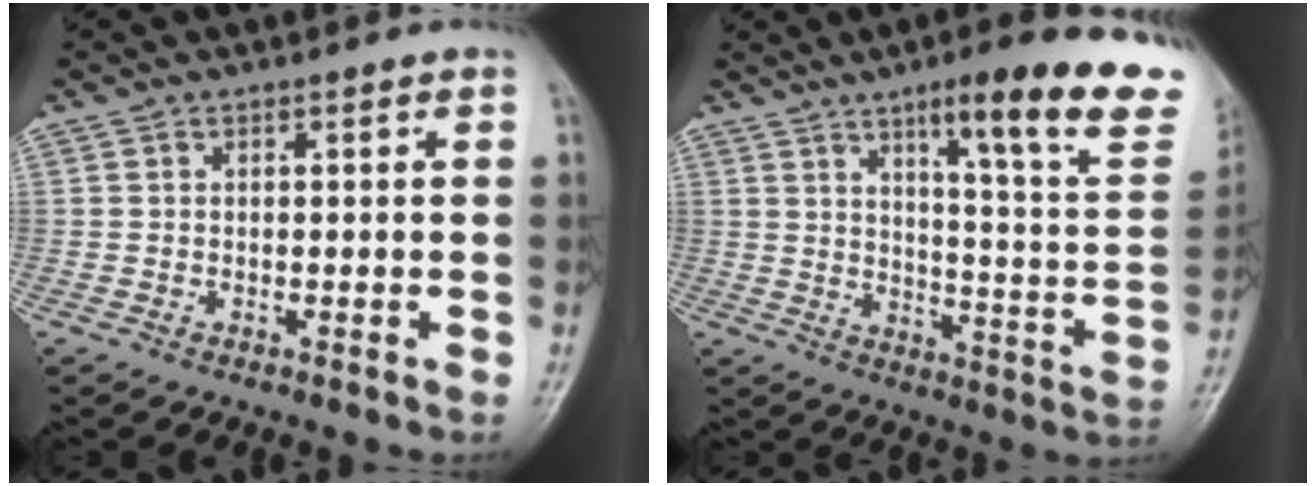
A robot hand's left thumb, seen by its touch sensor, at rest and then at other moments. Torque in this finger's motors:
{"motor_torque": [1.09, 0.87, 1.49, -1.27, 0.12]}